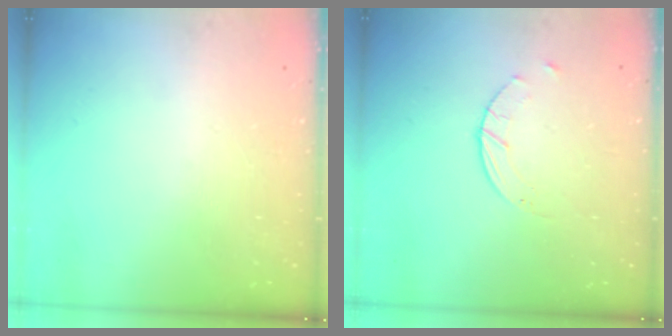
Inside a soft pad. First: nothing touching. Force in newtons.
{"total": 2.0, "press": 2.0, "slide": 0.3}